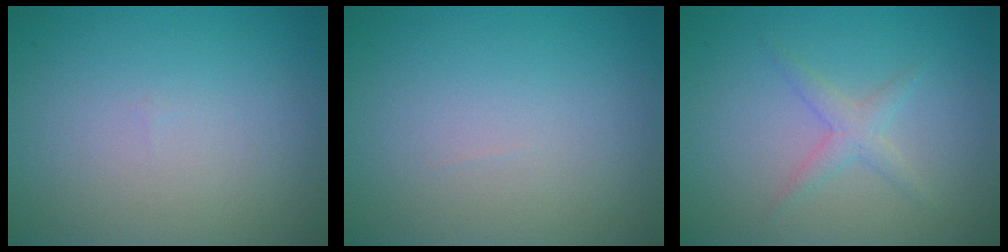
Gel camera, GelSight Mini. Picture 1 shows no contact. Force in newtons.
{"total": 0.0}
{"total": 1.7, "press": 1.7, "slide": 0.1}